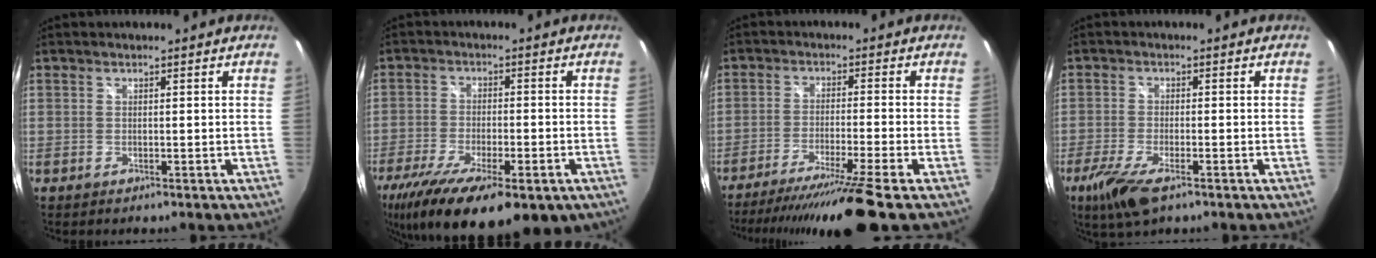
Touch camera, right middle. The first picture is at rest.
{"total": 20.7, "force": [-12.6, 7.6, 14.6], "torque": [-0.282, -0.066, -0.192]}
{"total": 14.3, "force": [-11.7, -2.4, 7.9], "torque": [-0.152, -0.033, -0.189]}
{"total": 7.8, "force": [-4.9, 2.2, 5.7], "torque": [-0.139, -0.028, -0.092]}